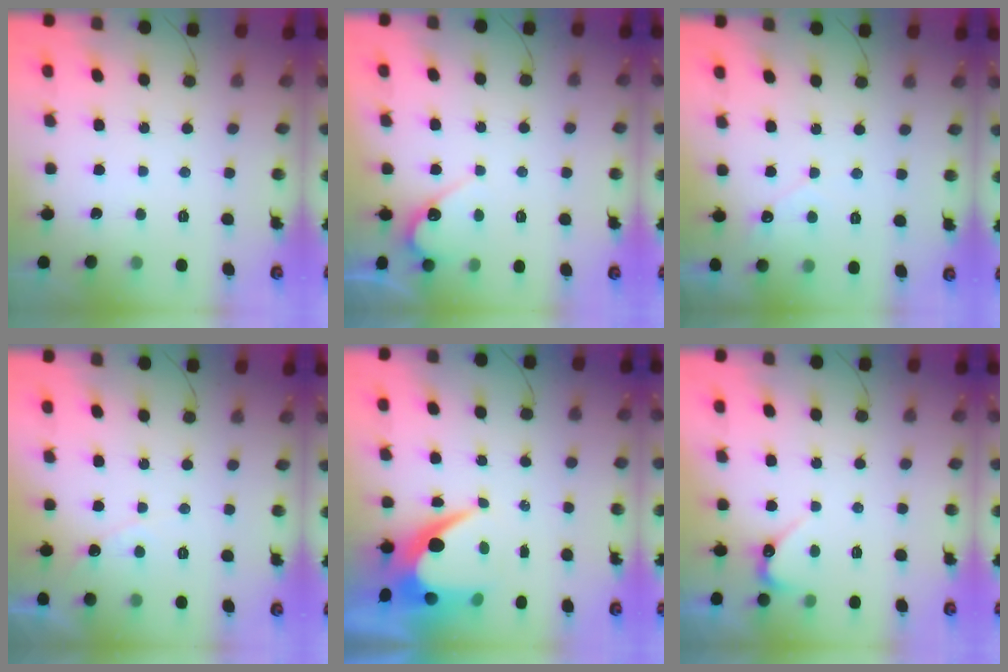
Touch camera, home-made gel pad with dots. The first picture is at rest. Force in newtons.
{"total": 5.7, "press": 5.7, "slide": 0.6}
{"total": 2.7, "press": 2.7, "slide": 0.1}
{"total": 4.7, "press": 4.7, "slide": 0.3}
{"total": 8.9, "press": 8.9, "slide": 0.4}
{"total": 2.9, "press": 2.9, "slide": 0.3}